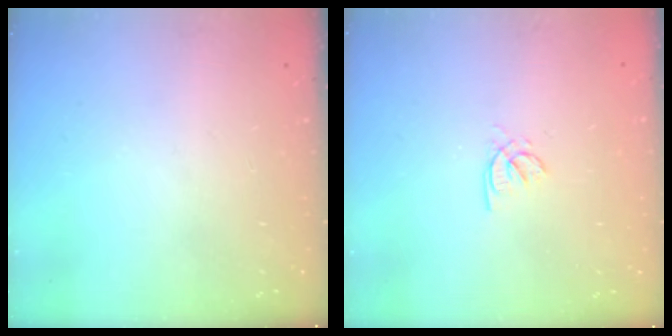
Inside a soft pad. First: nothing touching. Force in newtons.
{"total": 1.9, "press": 1.8, "slide": 0.4}